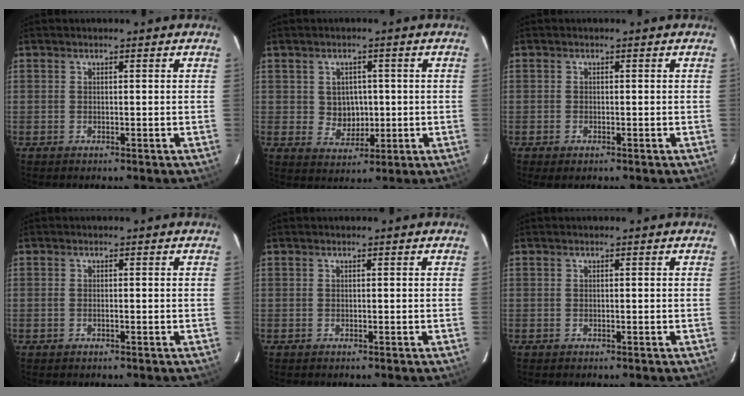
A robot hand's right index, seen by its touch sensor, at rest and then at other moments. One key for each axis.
{"total": 5.0, "fx": 0.3, "fy": 4.6, "fz": 1.8, "tx": -0.035, "ty": 0.008, "tz": 0.014}
{"total": 1.3, "fx": -0.8, "fy": 0.6, "fz": 0.7, "tx": -0.014, "ty": -0.006, "tz": -0.015}
{"total": 0.5, "fx": -0.3, "fy": 0.3, "fz": 0.4, "tx": -0.007, "ty": 0.000, "tz": -0.005}
{"total": 0.0}
{"total": 0.0}